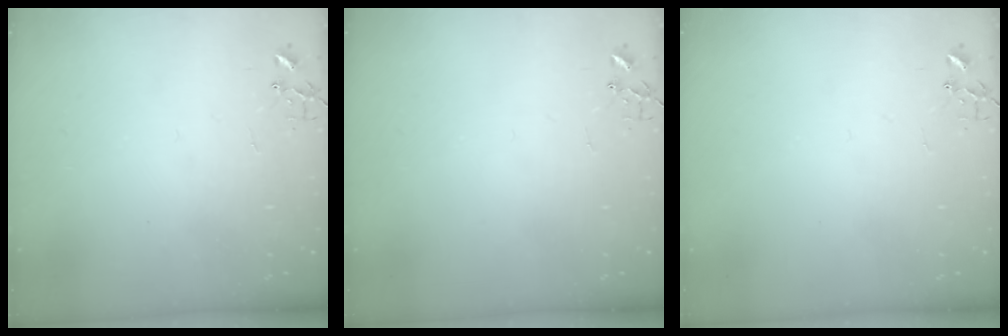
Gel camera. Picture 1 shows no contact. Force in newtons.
{"total": 0.0}
{"total": 0.0}